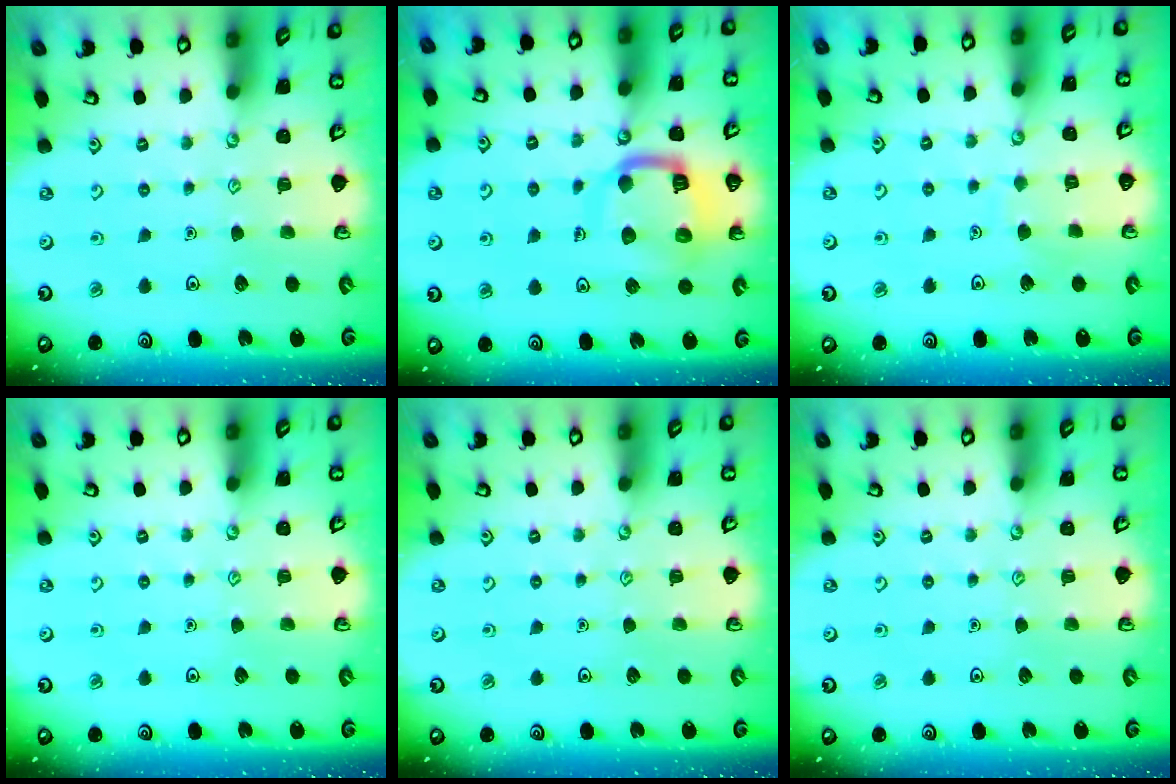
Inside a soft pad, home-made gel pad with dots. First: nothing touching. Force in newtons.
{"total": 12.8, "press": 12.7, "slide": 1.3}
{"total": 4.6, "press": 4.6, "slide": 0.3}
{"total": 0.0}
{"total": 0.0}
{"total": 0.0}